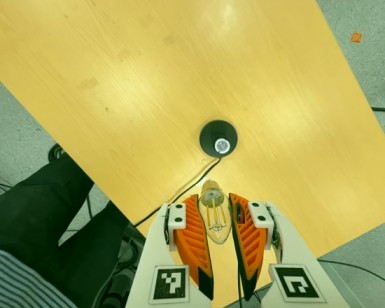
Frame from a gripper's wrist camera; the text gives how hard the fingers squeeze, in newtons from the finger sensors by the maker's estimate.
{"total": 22.0, "left": 27.3, "right": 16.8}